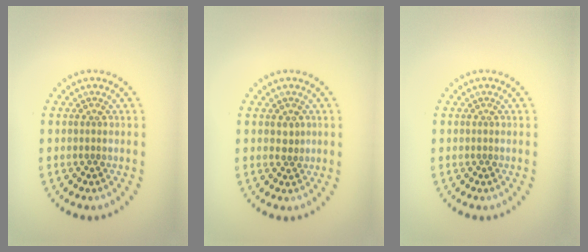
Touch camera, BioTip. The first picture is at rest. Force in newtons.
{"total": 1.0, "press": 0.9, "slide": 0.5}
{"total": 0.0}